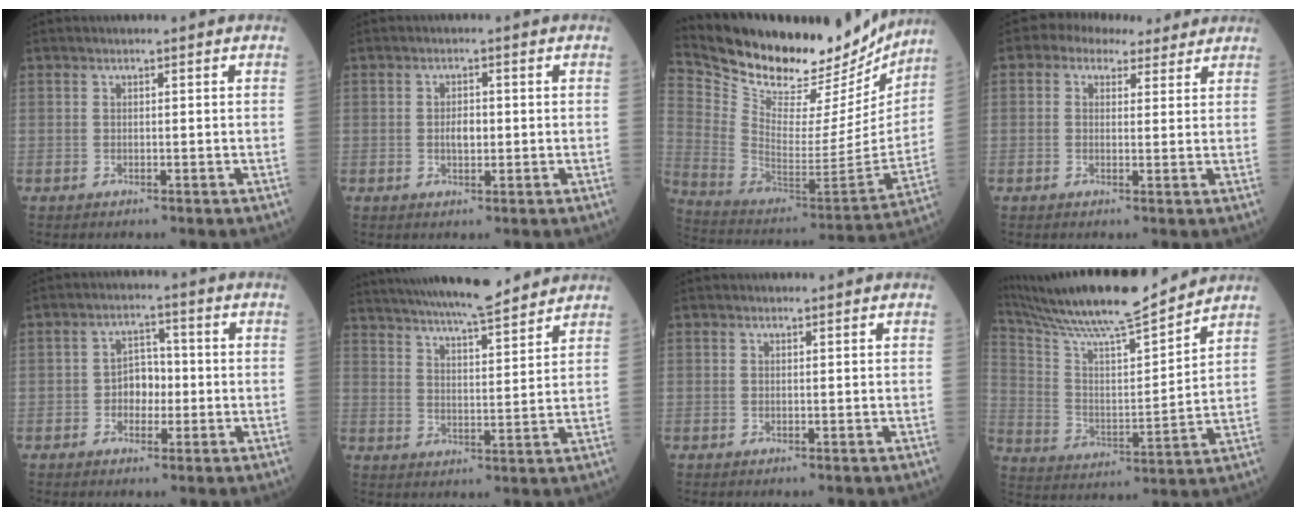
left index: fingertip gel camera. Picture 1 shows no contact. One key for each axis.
{"total": 2.2, "fx": -0.9, "fy": 1.1, "fz": 1.7, "tx": -0.026, "ty": -0.002, "tz": -0.019}
{"total": 26.9, "fx": 23.8, "fy": 7.3, "fz": 10.3, "tx": -0.182, "ty": -0.043, "tz": 0.348}
{"total": 5.5, "fx": 3.8, "fy": 3.6, "fz": 1.8, "tx": -0.025, "ty": 0.029, "tz": 0.046}
{"total": 4.3, "fx": -1.6, "fy": 2.9, "fz": 2.7, "tx": -0.039, "ty": 0.011, "tz": -0.034}
{"total": 17.2, "fx": 15.3, "fy": 2.0, "fz": 7.8, "tx": -0.132, "ty": 0.018, "tz": 0.228}
{"total": 0.7, "fx": -0.6, "fy": 0.1, "fz": -0.3, "tx": 0.002, "ty": -0.005, "tz": -0.015}
{"total": 18.0, "fx": 16.0, "fy": 0.8, "fz": 8.2, "tx": -0.153, "ty": 0.007, "tz": 0.269}